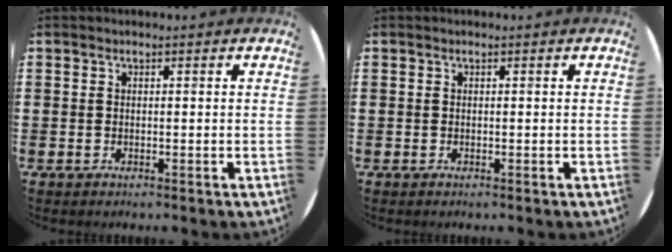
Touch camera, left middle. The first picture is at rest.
{"total": 0.0}